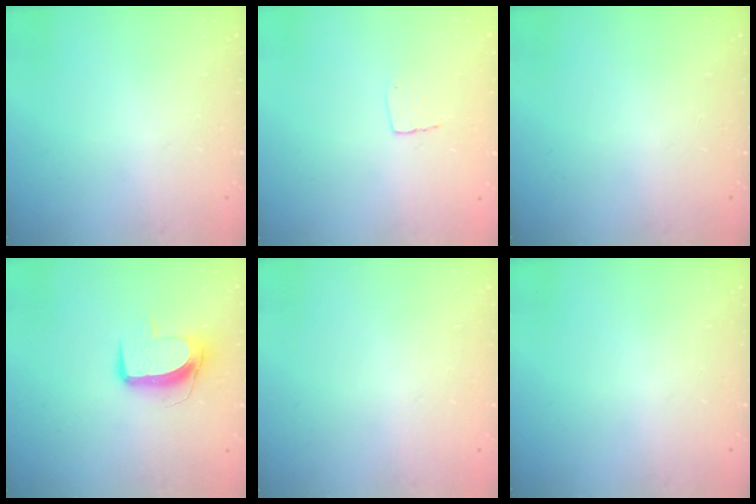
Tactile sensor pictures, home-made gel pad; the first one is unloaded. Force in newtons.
{"total": 4.0, "press": 4.0, "slide": 0.3}
{"total": 0.0}
{"total": 9.9, "press": 9.9, "slide": 0.6}
{"total": 0.0}
{"total": 0.0}